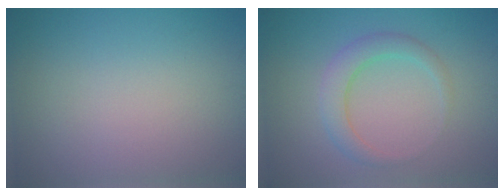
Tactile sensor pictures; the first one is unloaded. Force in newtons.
{"total": 2.8, "press": 2.8, "slide": 0.1}